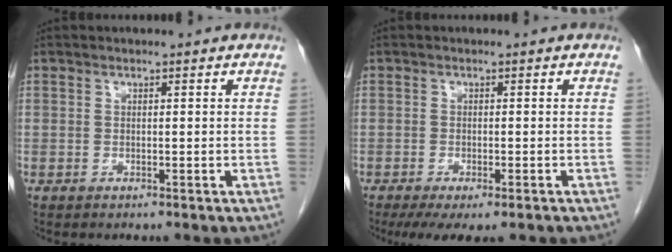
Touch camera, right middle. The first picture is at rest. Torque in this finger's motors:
{"motor_torque": [1.26, -0.88, 0.38, 0.10]}